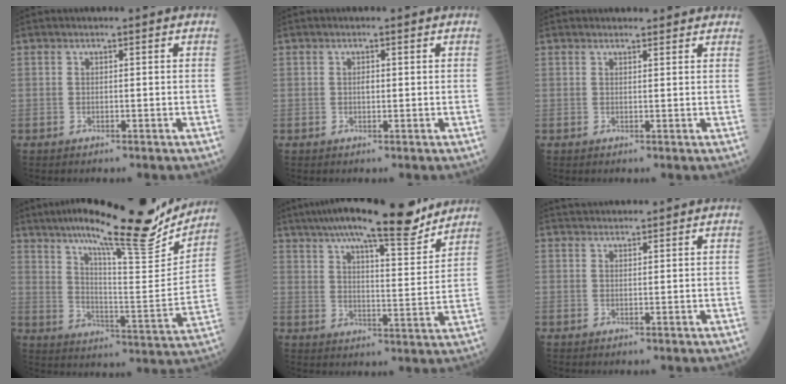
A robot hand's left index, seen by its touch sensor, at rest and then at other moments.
{"total": 0.7, "force": [0.1, 0.5, 0.6], "torque": [-0.015, 0.000, 0.002]}
{"total": 4.3, "force": [4.0, 1.3, 0.7], "torque": [-0.006, 0.010, 0.041]}
{"total": 22.8, "force": [18.9, 2.7, 12.5], "torque": [-0.198, -0.022, 0.270]}
{"total": 19.3, "force": [16.2, 2.7, 10.1], "torque": [-0.163, 0.006, 0.232]}
{"total": 4.7, "force": [4.5, 0.7, 1.1], "torque": [-0.016, 0.034, 0.069]}